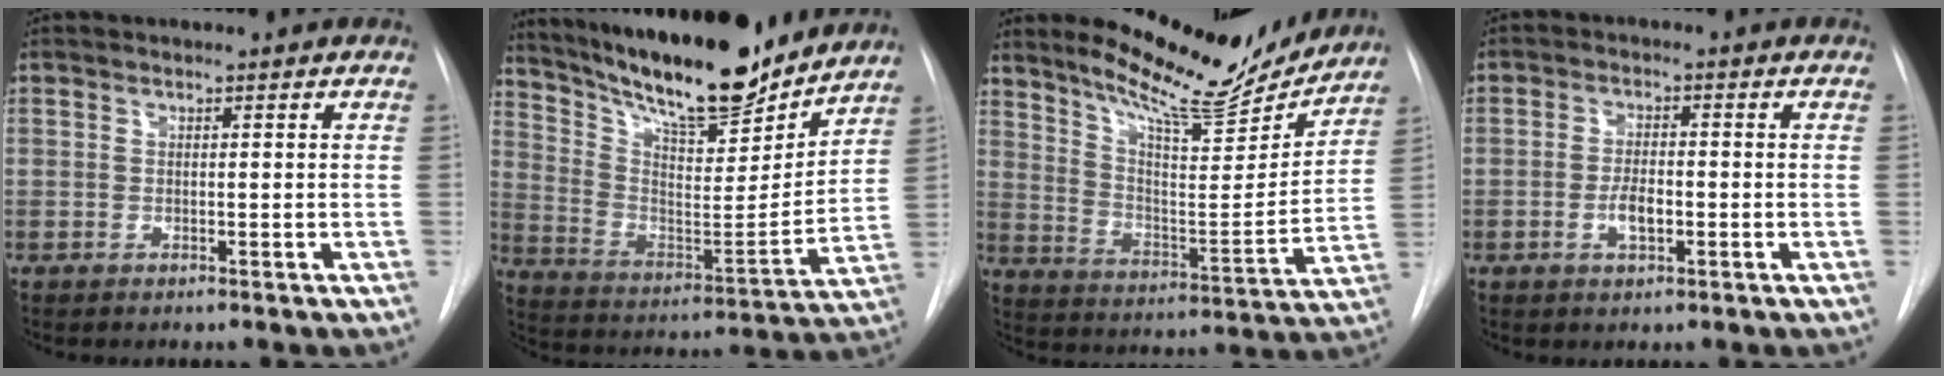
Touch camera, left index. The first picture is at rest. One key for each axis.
{"total": 22.7, "fx": 19.3, "fy": 4.3, "fz": 11.1, "tx": -0.199, "ty": -0.016, "tz": 0.309}
{"total": 16.2, "fx": 15.0, "fy": 2.1, "fz": 5.8, "tx": -0.099, "ty": -0.045, "tz": 0.228}
{"total": 3.6, "fx": -1.1, "fy": 1.4, "fz": 3.1, "tx": -0.058, "ty": 0.001, "tz": -0.019}